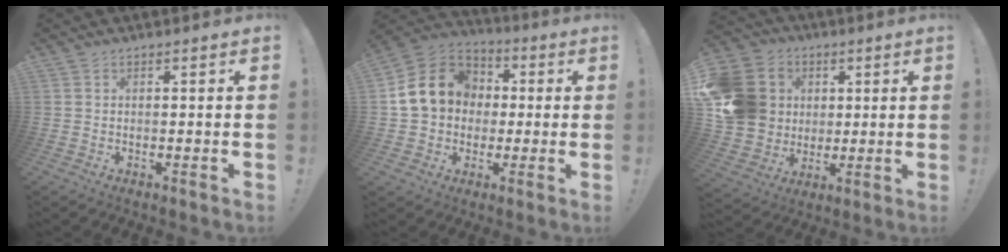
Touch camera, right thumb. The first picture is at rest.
{"total": 16.0, "force": [2.4, 13.4, 8.3], "torque": [-0.144, 0.015, 0.057]}
{"total": 18.0, "force": [2.5, 16.0, 7.7], "torque": [-0.139, 0.004, 0.072]}